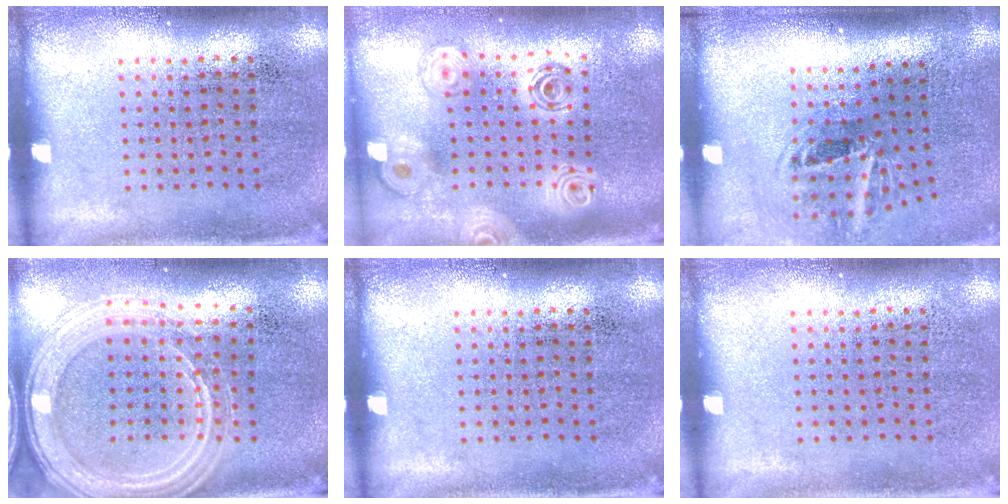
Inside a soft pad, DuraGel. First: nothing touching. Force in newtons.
{"total": 2.1, "press": 1.7, "slide": 1.2}
{"total": 2.0, "press": 1.1, "slide": 1.6}
{"total": 1.8, "press": 1.7, "slide": 0.5}
{"total": 0.0}
{"total": 0.0}